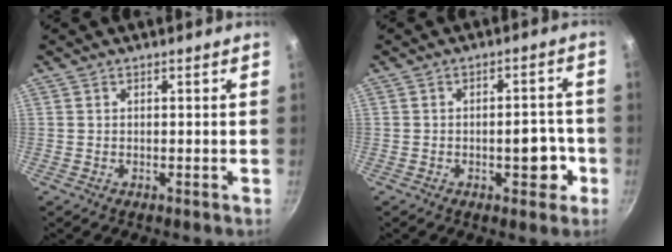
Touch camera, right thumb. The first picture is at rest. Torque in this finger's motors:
{"motor_torque": [2.78, 2.23, 1.39, -1.12, 0.11]}